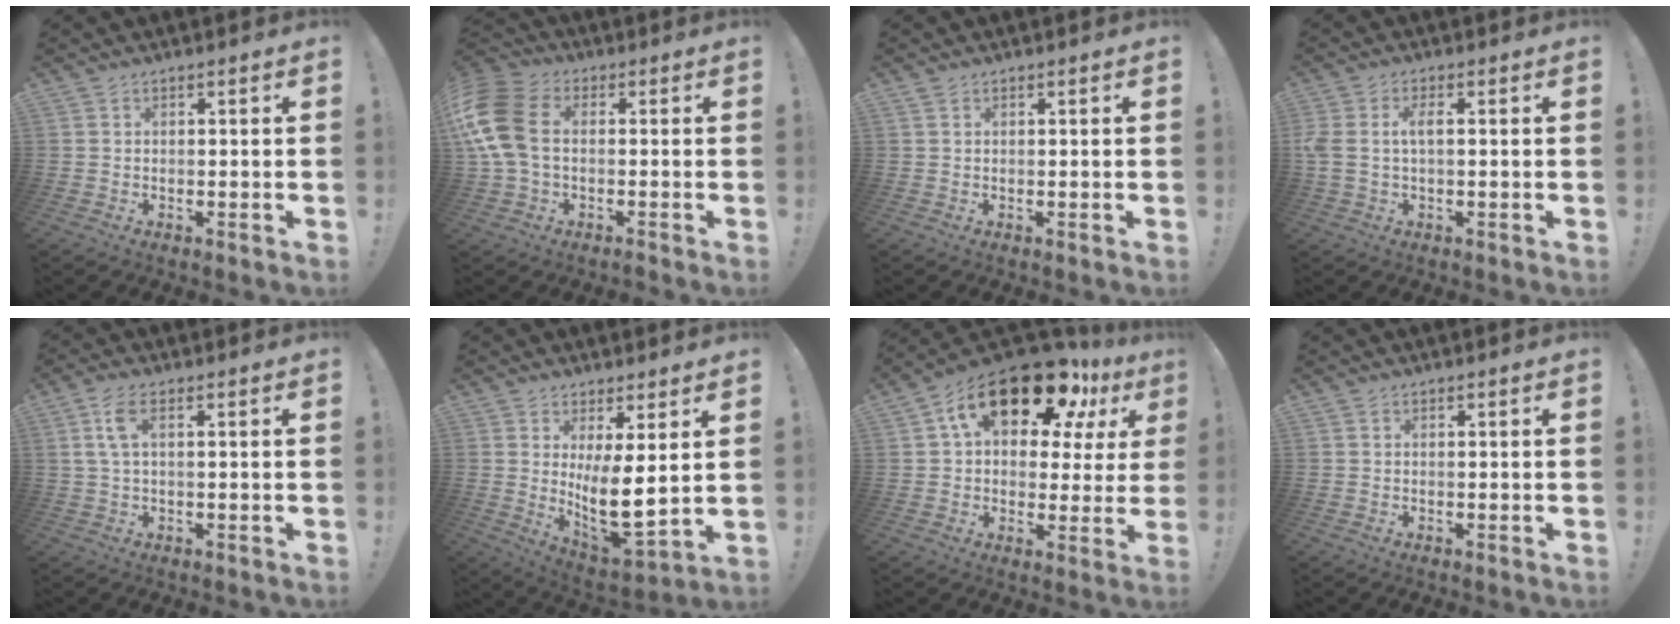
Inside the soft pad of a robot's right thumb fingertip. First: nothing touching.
{"total": 15.4, "force": [0.4, 10.1, 11.6], "torque": [-0.251, 0.022, 0.012]}
{"total": 0.6, "force": [0.5, 0.2, 0.2], "torque": [-0.008, 0.000, 0.011]}
{"total": 4.7, "force": [0.1, 2.2, 4.2], "torque": [-0.094, 0.007, -0.002]}
{"total": 5.2, "force": [1.6, 1.7, 4.6], "torque": [-0.084, 0.002, 0.030]}
{"total": 11.3, "force": [2.2, 3.8, 10.5], "torque": [-0.172, -0.049, 0.042]}
{"total": 20.9, "force": [11.5, 9.8, 14.5], "torque": [-0.238, -0.062, 0.196]}
{"total": 0.0}